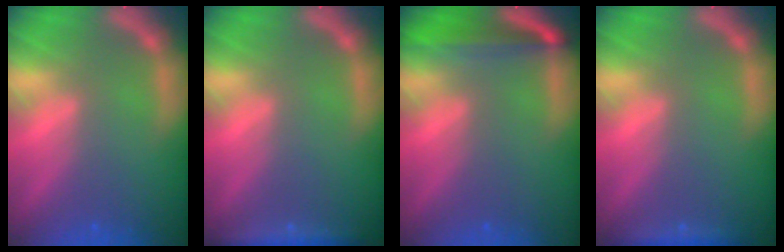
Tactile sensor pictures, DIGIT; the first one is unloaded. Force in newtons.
{"total": 3.0}
{"total": 5.0}
{"total": 1.9}